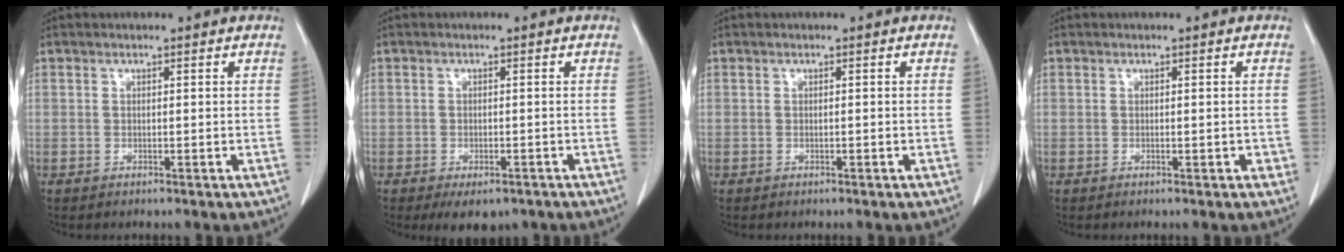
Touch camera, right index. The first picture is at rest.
{"total": 4.6, "force": [-3.1, 2.6, 2.0], "torque": [-0.016, -0.001, -0.039]}
{"total": 0.0}
{"total": 0.9, "force": [-0.2, 0.4, 0.8], "torque": [-0.009, 0.001, 0.000]}